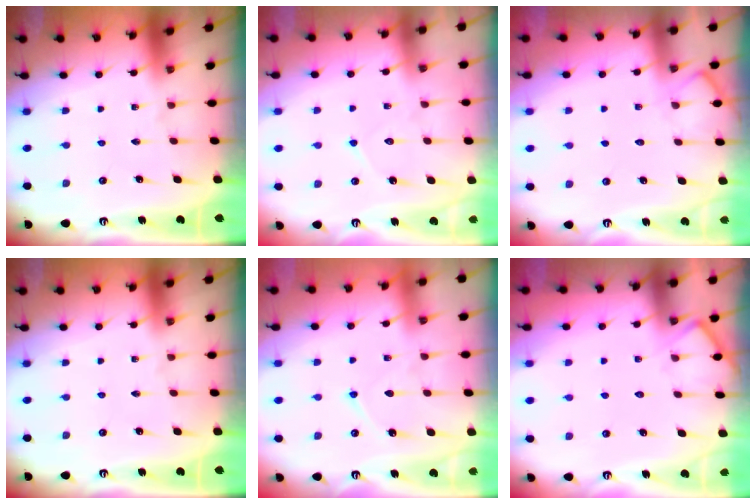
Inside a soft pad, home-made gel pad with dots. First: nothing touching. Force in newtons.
{"total": 6.1, "press": 6.1, "slide": 0.6}
{"total": 6.5, "press": 6.5, "slide": 0.8}
{"total": 0.0}
{"total": 7.0, "press": 7.0, "slide": 0.7}
{"total": 5.9, "press": 5.8, "slide": 0.7}